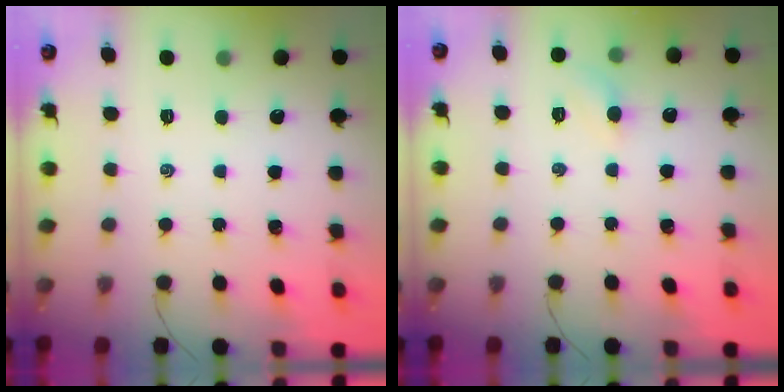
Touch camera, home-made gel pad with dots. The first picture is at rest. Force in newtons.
{"total": 4.5, "press": 4.3, "slide": 1.2}